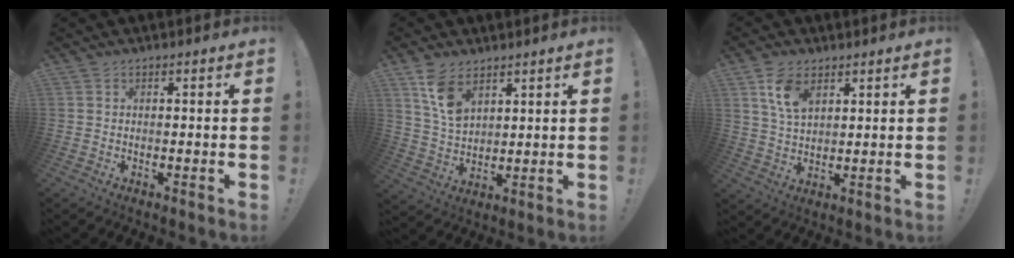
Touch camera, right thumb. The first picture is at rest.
{"total": 10.0, "force": [6.1, 5.7, 5.4], "torque": [-0.089, -0.026, 0.118]}
{"total": 8.3, "force": [4.4, 4.6, 5.2], "torque": [-0.090, -0.012, 0.084]}